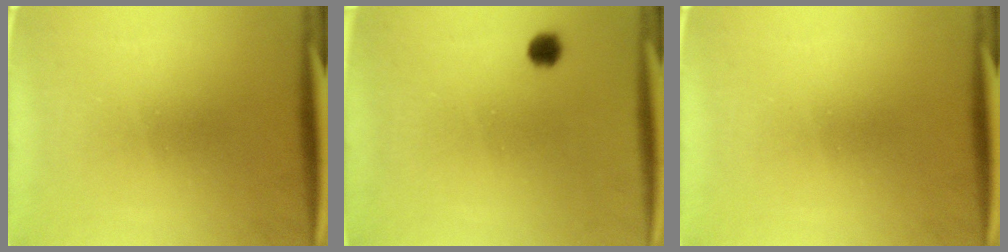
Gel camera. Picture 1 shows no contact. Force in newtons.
{"total": 1.8}
{"total": 0.0}